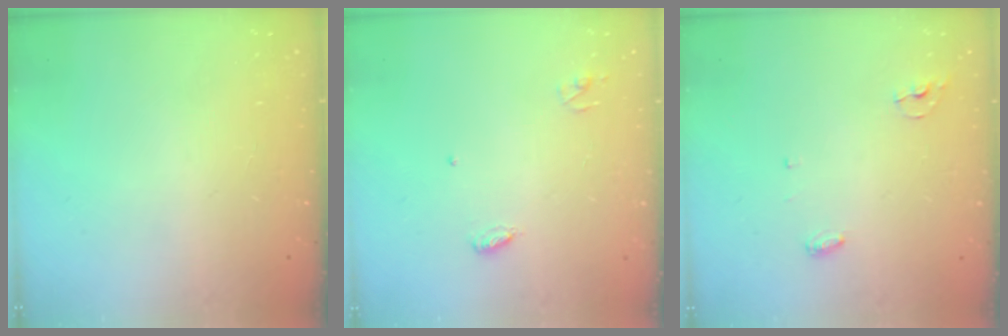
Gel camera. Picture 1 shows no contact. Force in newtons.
{"total": 3.6, "press": 3.6, "slide": 0.3}
{"total": 3.8, "press": 3.8, "slide": 0.3}